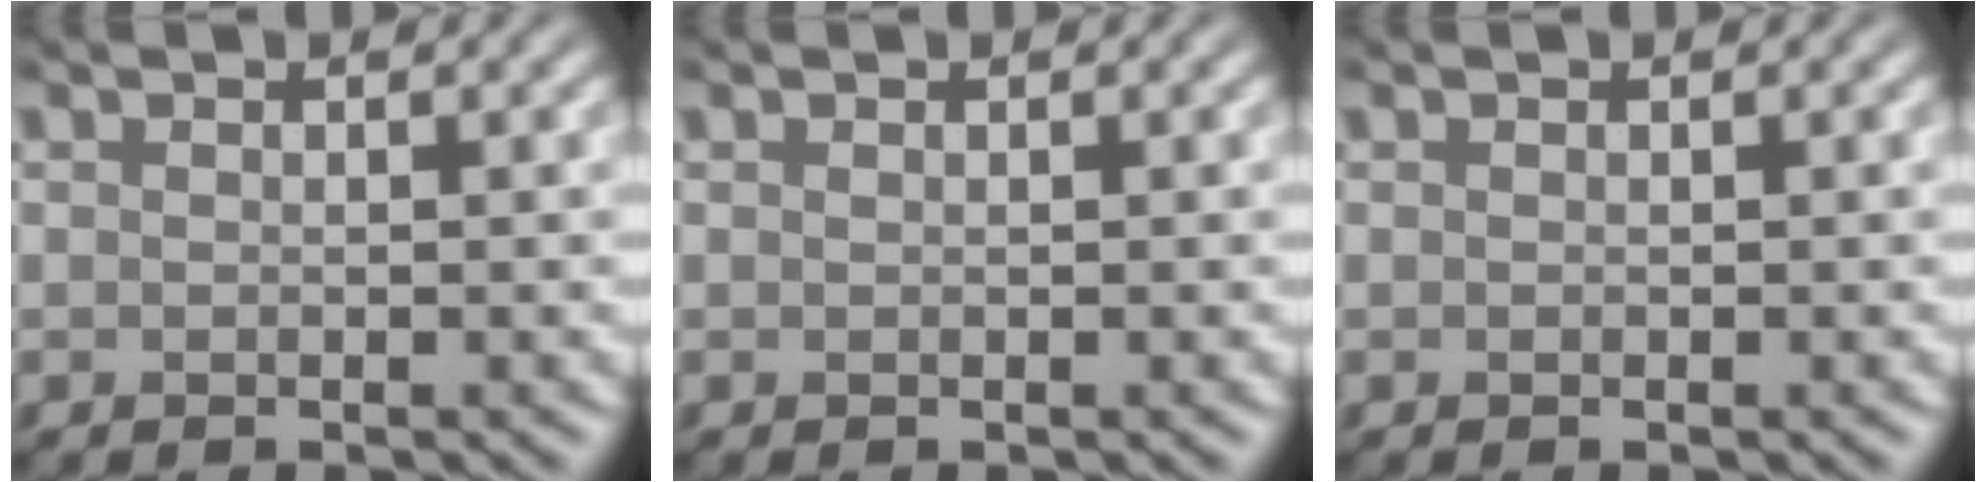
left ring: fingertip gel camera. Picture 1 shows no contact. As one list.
[{"total": 0.0}, {"total": 0.0}]